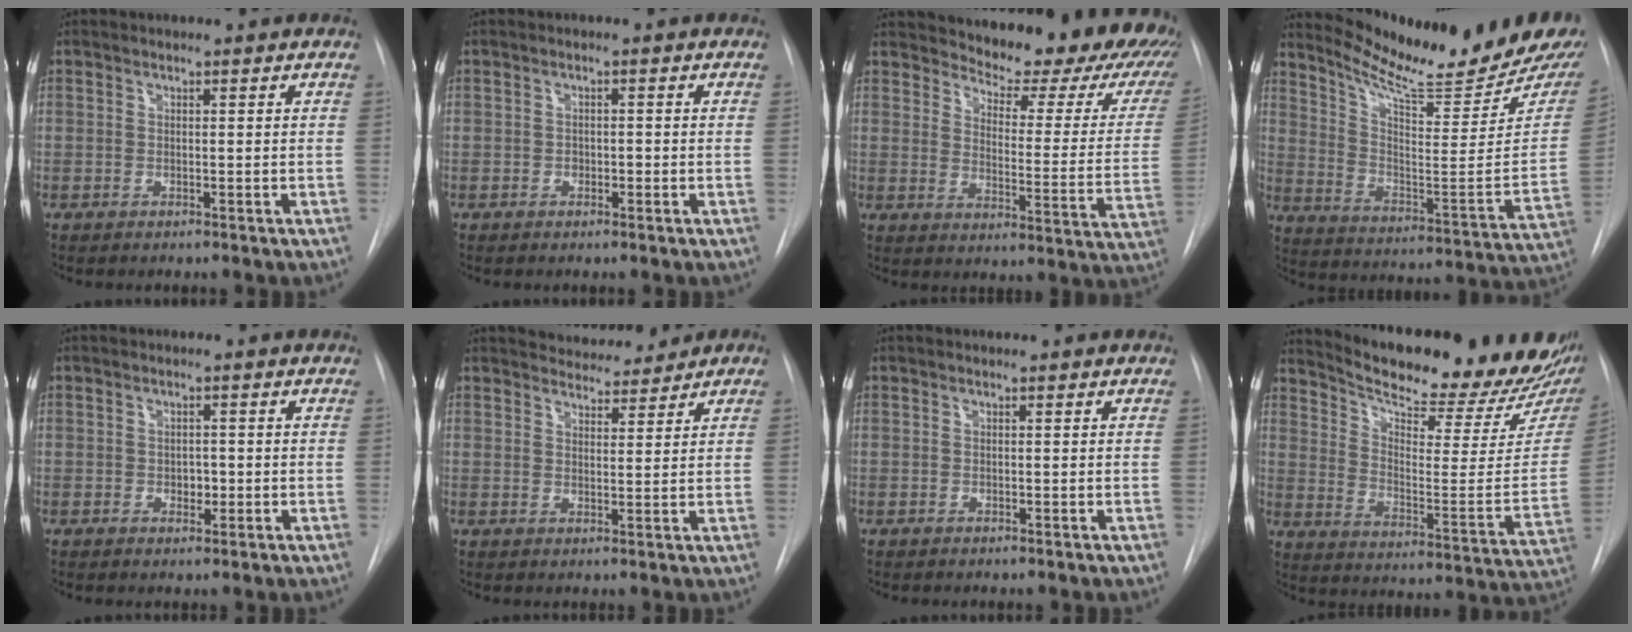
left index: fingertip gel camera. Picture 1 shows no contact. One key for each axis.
{"total": 1.3, "fx": -1.1, "fy": 0.6, "fz": 0.4, "tx": -0.001, "ty": -0.003, "tz": -0.017}
{"total": 22.8, "fx": 20.0, "fy": 6.0, "fz": 9.3, "tx": -0.122, "ty": -0.087, "tz": 0.222}
{"total": 19.9, "fx": 17.8, "fy": 1.1, "fz": 8.9, "tx": -0.144, "ty": -0.100, "tz": 0.258}
{"total": 1.9, "fx": -1.1, "fy": 1.2, "fz": 1.0, "tx": -0.013, "ty": -0.004, "tz": -0.013}
{"total": 5.4, "fx": 5.1, "fy": 1.8, "fz": 0.9, "tx": -0.013, "ty": 0.000, "tz": 0.070}
{"total": 0.7, "fx": -0.7, "fy": -0.1, "fz": -0.1, "tx": 0.003, "ty": -0.005, "tz": -0.010}
{"total": 25.6, "fx": 22.2, "fy": 5.4, "fz": 11.6, "tx": -0.177, "ty": -0.077, "tz": 0.288}